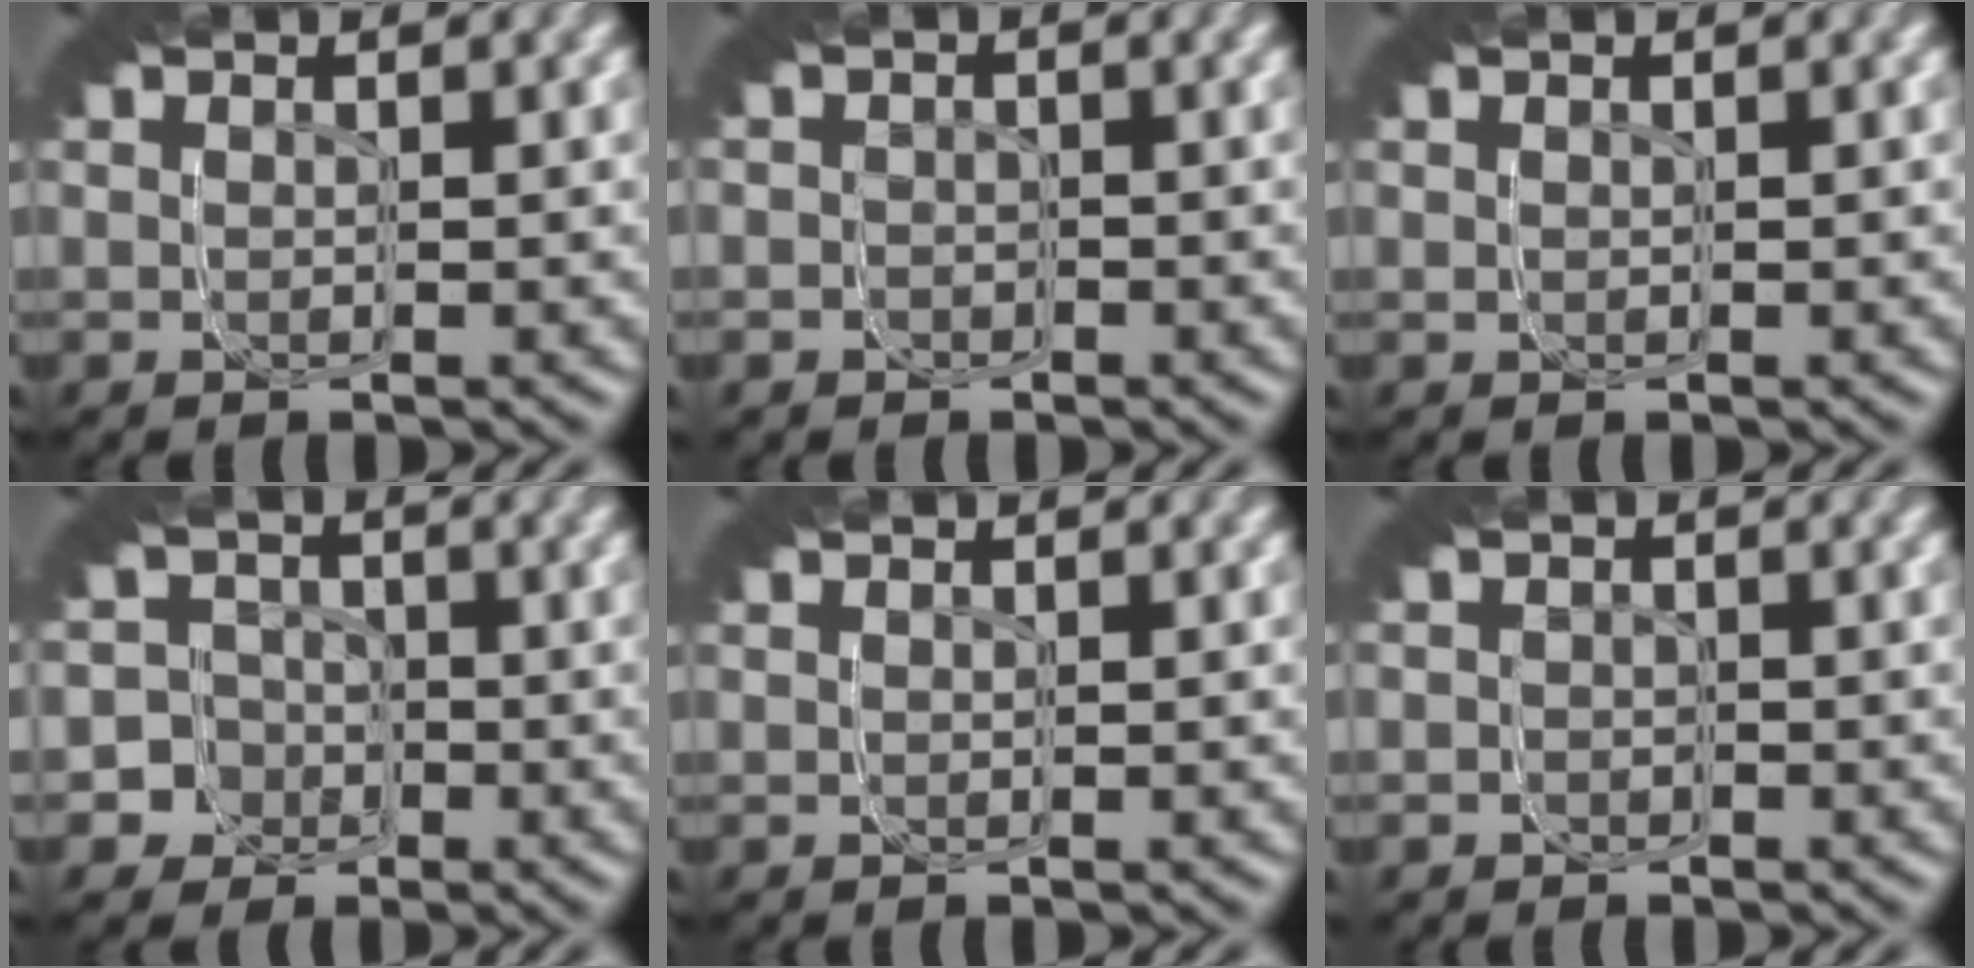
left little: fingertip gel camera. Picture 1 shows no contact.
{"total": 1.5, "force": [-1.0, 1.2, -0.2], "torque": [0.003, -0.020, -0.008]}
{"total": 0.5, "force": [0.1, 0.5, 0.2], "torque": [-0.004, 0.001, 0.001]}
{"total": 8.7, "force": [-1.8, 7.8, 3.3], "torque": [-0.062, -0.044, -0.026]}
{"total": 0.0}
{"total": 1.3, "force": [-1.0, 0.8, -0.4], "torque": [0.005, -0.022, -0.007]}